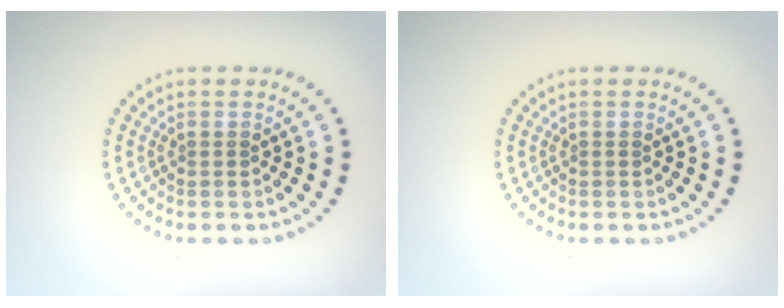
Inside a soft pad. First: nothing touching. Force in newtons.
{"total": 0.0}